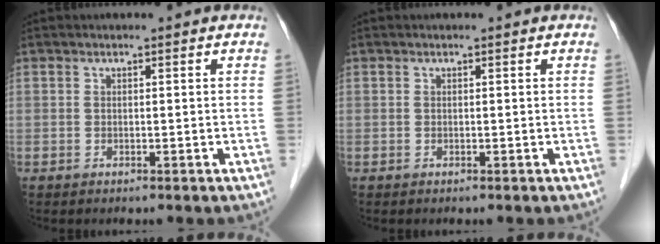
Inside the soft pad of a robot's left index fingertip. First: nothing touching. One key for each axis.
{"total": 0.0}